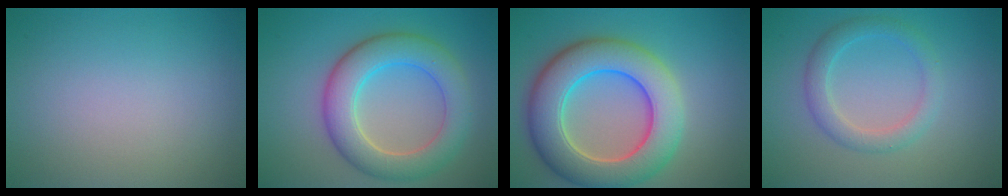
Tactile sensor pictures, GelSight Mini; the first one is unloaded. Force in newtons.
{"total": 6.7, "press": 6.7, "slide": 0.2}
{"total": 9.7, "press": 9.7, "slide": 0.3}
{"total": 2.8, "press": 2.8, "slide": 0.1}